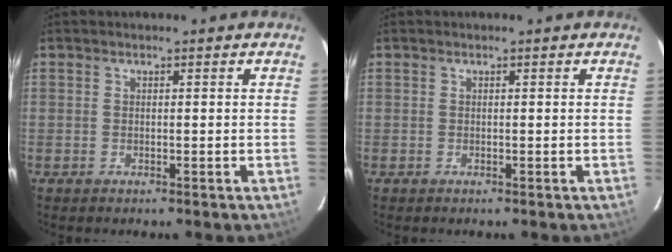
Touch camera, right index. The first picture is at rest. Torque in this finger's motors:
{"motor_torque": [-0.01, 0.01, 0.02, 0.01]}